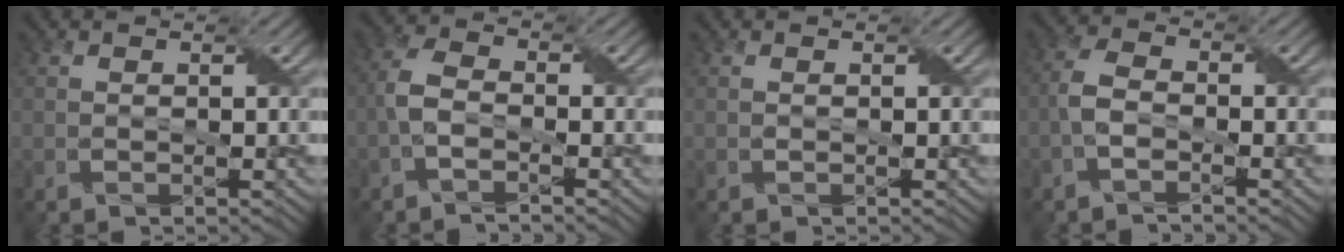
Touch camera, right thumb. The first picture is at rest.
{"total": 3.8, "force": [-1.8, 1.8, 2.8], "torque": [-0.072, 0.008, -0.045]}
{"total": 0.0}
{"total": 3.4, "force": [-1.7, 1.6, 2.4], "torque": [-0.061, 0.008, -0.043]}